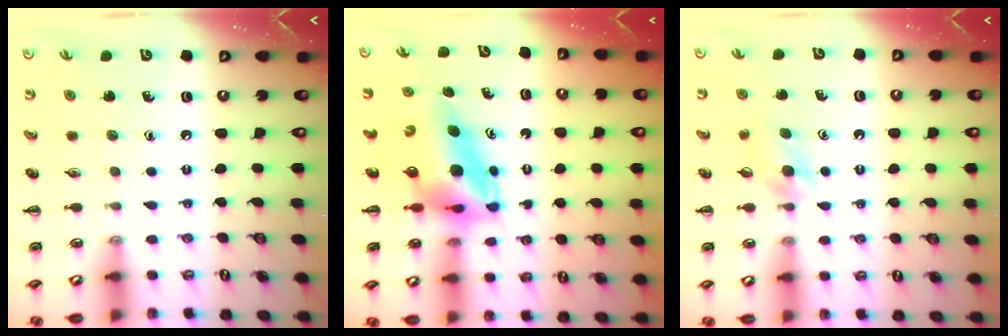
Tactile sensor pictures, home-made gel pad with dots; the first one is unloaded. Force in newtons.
{"total": 8.3, "press": 7.9, "slide": 2.4}
{"total": 3.2, "press": 3.0, "slide": 1.2}